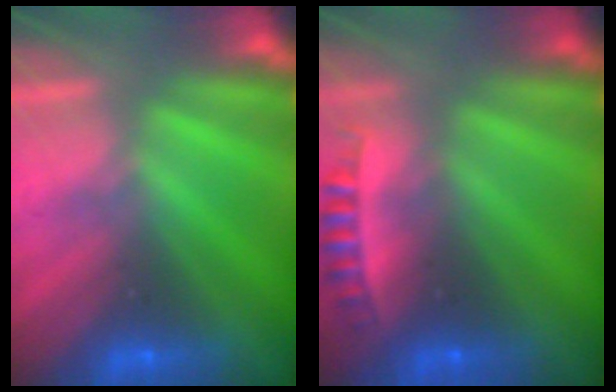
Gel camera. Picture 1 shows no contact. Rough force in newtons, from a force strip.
{"total": 2.4}